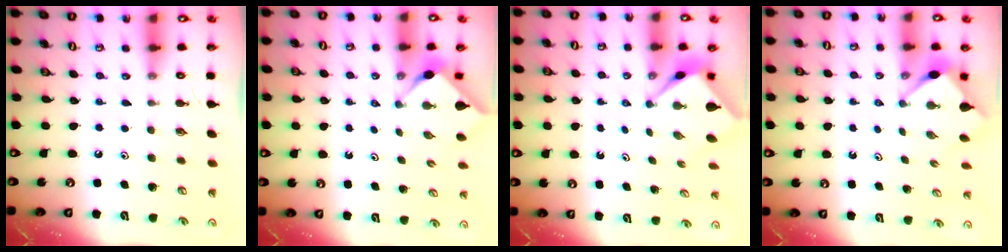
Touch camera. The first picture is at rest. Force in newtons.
{"total": 2.9, "press": 2.9, "slide": 0.3}
{"total": 2.6, "press": 2.6, "slide": 0.2}
{"total": 3.5, "press": 3.5, "slide": 0.3}